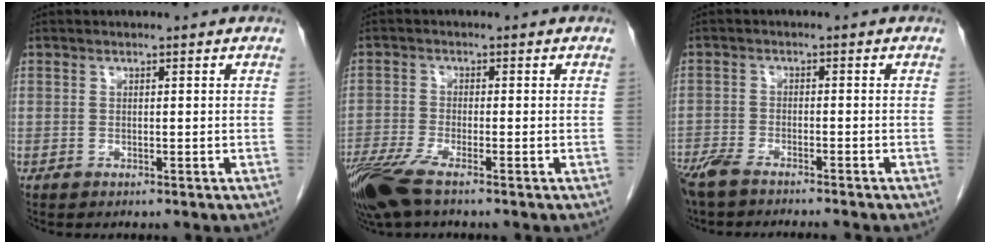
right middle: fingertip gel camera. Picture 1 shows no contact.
{"total": 7.5, "force": [-5.3, 1.2, 5.2], "torque": [-0.107, -0.015, -0.104]}
{"total": 8.9, "force": [-7.7, 1.3, 4.2], "torque": [-0.070, -0.013, -0.126]}